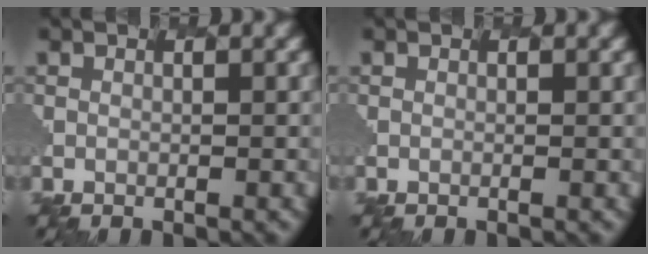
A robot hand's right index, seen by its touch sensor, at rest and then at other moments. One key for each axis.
{"total": 0.0}